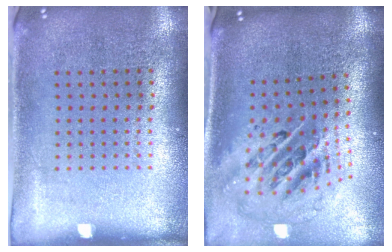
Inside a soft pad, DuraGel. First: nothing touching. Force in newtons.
{"total": 2.8, "press": 1.9, "slide": 2.1}